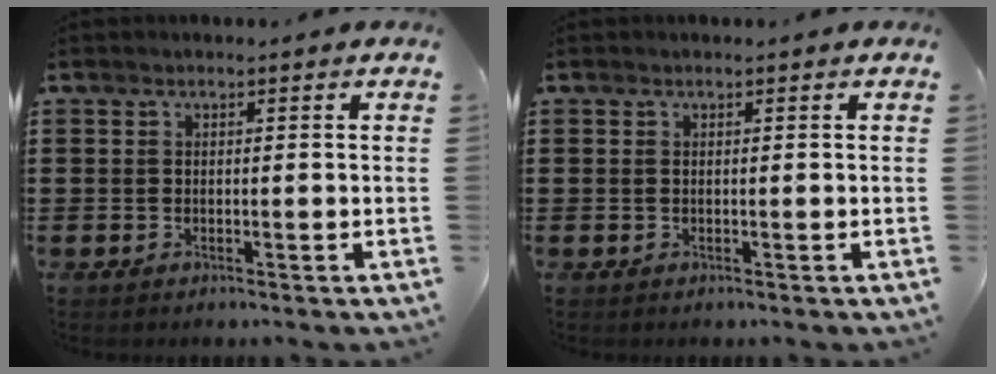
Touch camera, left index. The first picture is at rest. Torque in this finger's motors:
{"motor_torque": [-1.03, 1.11, 0.00, -0.01]}